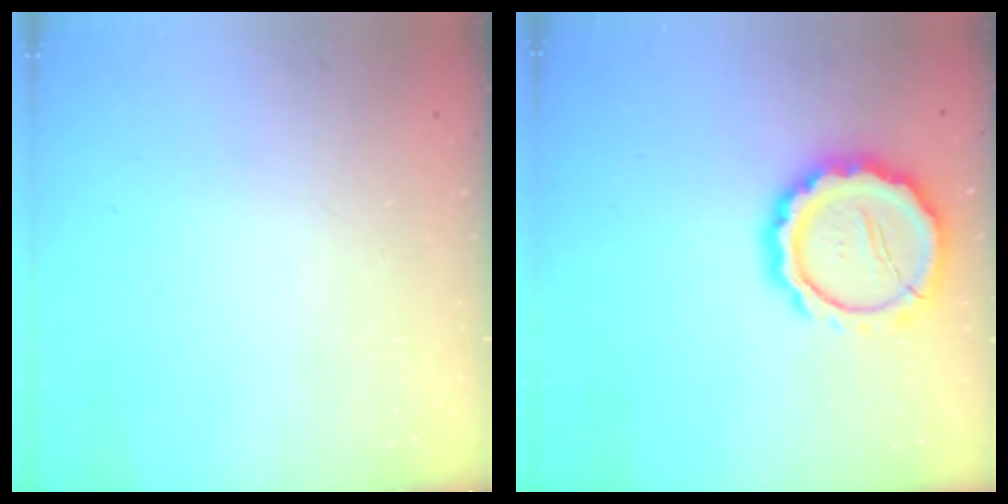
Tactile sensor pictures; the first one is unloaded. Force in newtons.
{"total": 14.5, "press": 14.2, "slide": 2.5}